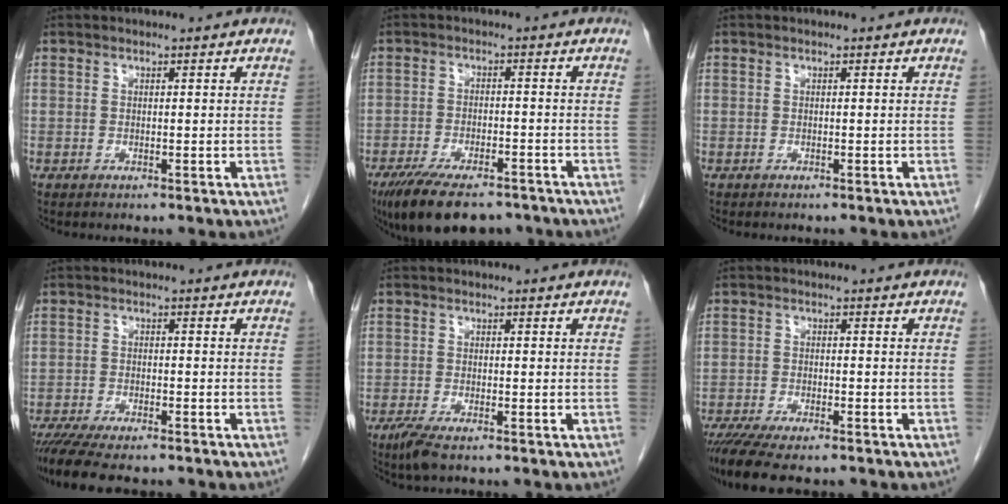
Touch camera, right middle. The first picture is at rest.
{"total": 12.1, "force": [-9.2, 4.3, 6.6], "torque": [-0.109, -0.012, -0.143]}
{"total": 0.0}
{"total": 10.3, "force": [-8.8, 2.1, 4.9], "torque": [-0.073, -0.011, -0.135]}
{"total": 3.3, "force": [-2.4, 0.6, 2.3], "torque": [-0.051, -0.009, -0.046]}
{"total": 9.6, "force": [-7.9, 2.1, 5.0], "torque": [-0.076, -0.013, -0.124]}